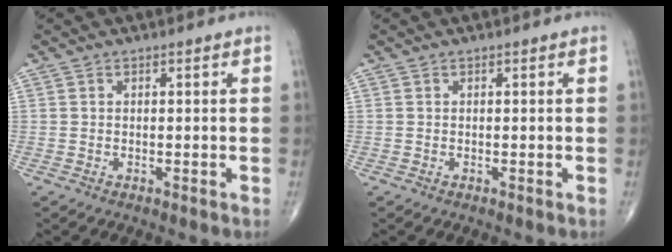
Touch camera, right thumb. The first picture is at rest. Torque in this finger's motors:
{"motor_torque": [0.01, 0.01, 0.11, 0.11, 0.00]}